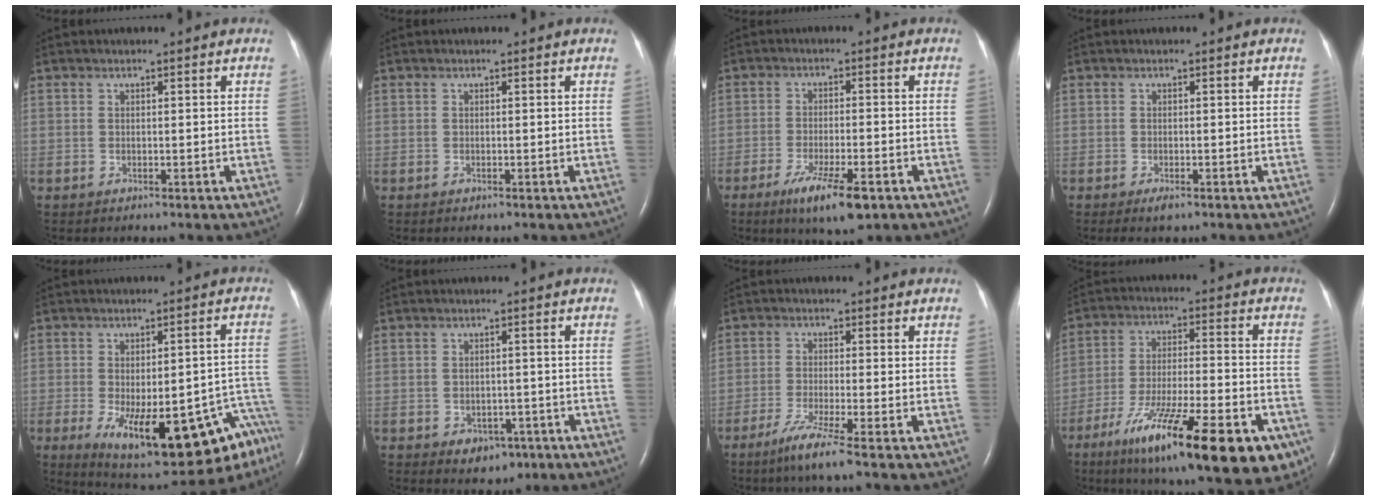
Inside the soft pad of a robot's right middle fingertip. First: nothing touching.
{"total": 0.0}
{"total": 8.4, "force": [-4.9, 1.4, 6.7], "torque": [-0.120, -0.018, -0.077]}
{"total": 1.4, "force": [-0.9, 0.3, 1.0], "torque": [-0.022, -0.004, -0.014]}
{"total": 22.8, "force": [-12.4, 6.7, 17.8], "torque": [-0.167, 0.012, -0.153]}
{"total": 4.0, "force": [-2.1, 2.8, 2.0], "torque": [-0.025, 0.005, -0.015]}
{"total": 5.5, "force": [-3.6, -0.8, 4.1], "torque": [-0.082, -0.018, -0.072]}
{"total": 24.0, "force": [-13.5, 5.0, 19.2], "torque": [-0.254, -0.027, -0.210]}